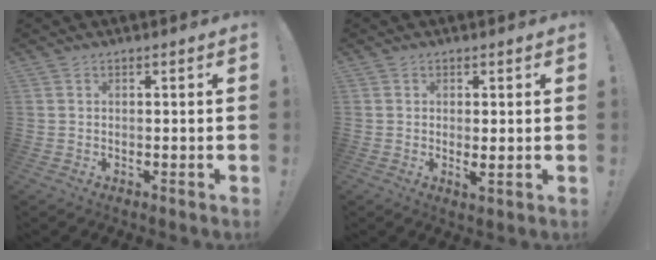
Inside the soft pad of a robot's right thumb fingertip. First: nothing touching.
{"total": 2.4, "force": [0.4, 0.3, 2.3], "torque": [-0.030, -0.010, 0.007]}